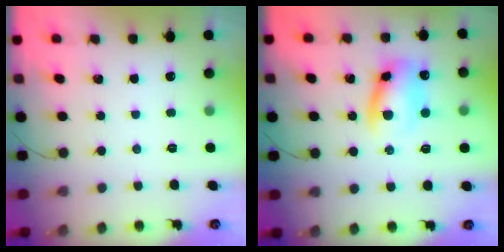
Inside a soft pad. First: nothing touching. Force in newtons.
{"total": 11.2, "press": 11.1, "slide": 1.4}